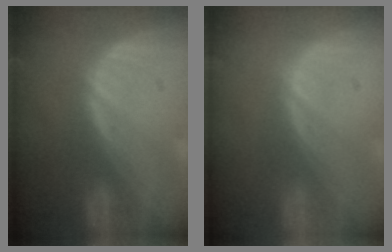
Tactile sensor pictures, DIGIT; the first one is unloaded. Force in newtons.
{"total": 0.0}